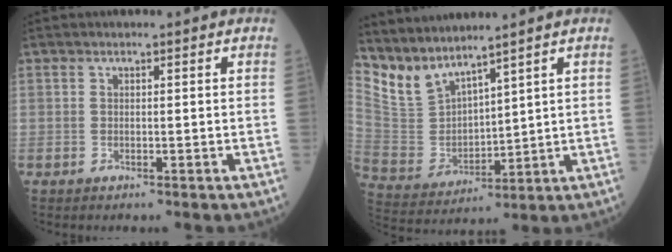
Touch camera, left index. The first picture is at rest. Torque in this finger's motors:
{"motor_torque": [-0.04, -0.26, 0.09, 0.00]}